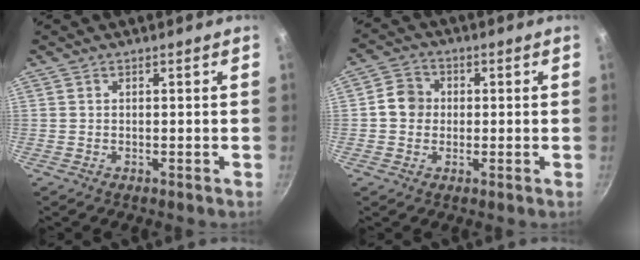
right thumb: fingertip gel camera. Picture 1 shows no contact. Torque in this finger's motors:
{"motor_torque": [0.65, 1.04, 0.61, -0.44, 0.00]}